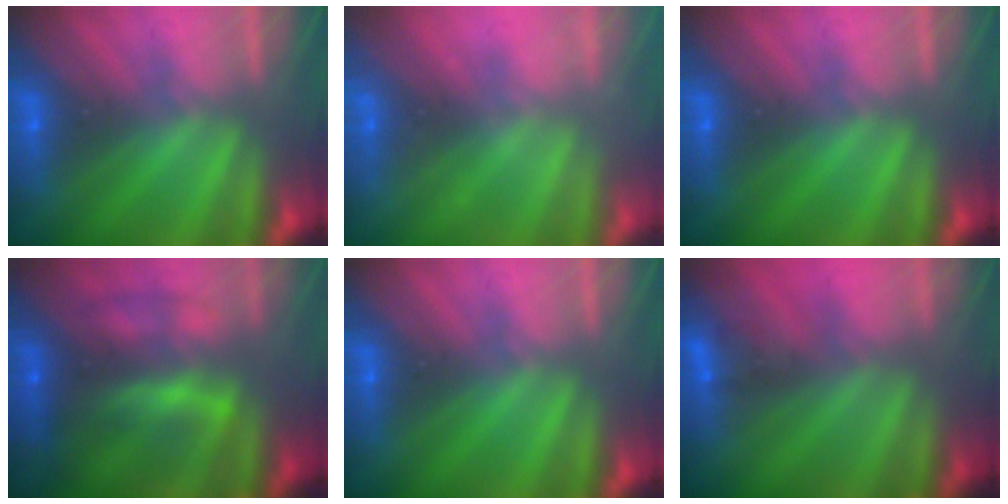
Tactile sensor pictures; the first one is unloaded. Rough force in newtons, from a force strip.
{"total": 2.1}
{"total": 0.0}
{"total": 5.9}
{"total": 0.0}
{"total": 2.1}